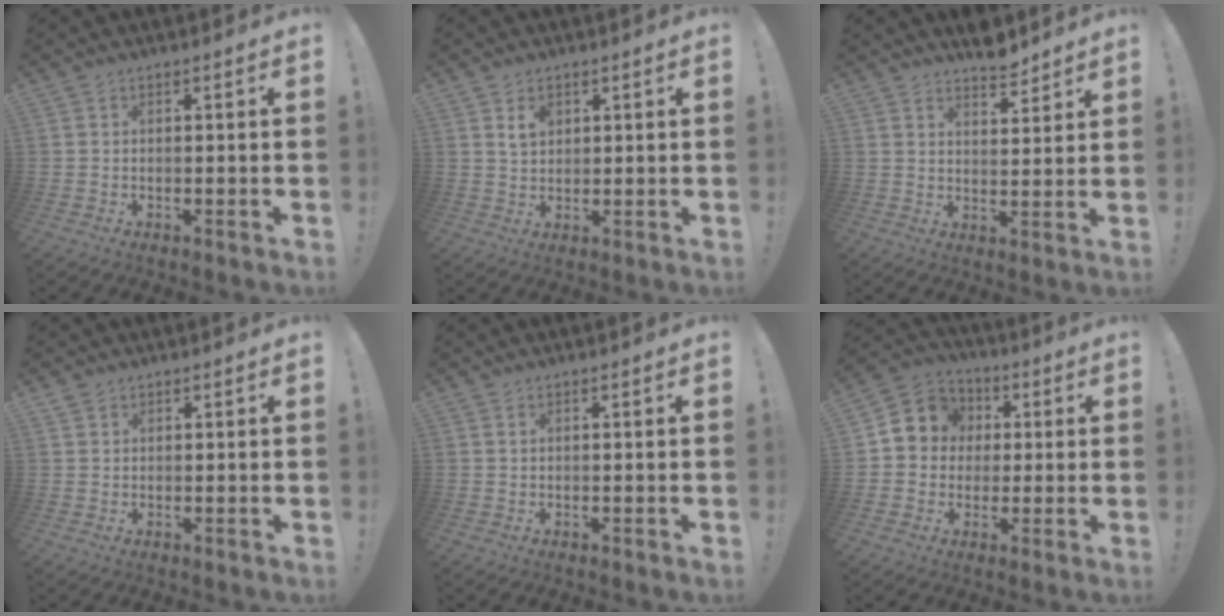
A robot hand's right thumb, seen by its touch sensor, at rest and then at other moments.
{"total": 3.9, "force": [1.9, 2.7, 2.1], "torque": [-0.026, -0.006, 0.032]}
{"total": 6.0, "force": [5.6, 1.3, 1.8], "torque": [-0.011, -0.045, 0.097]}
{"total": 1.3, "force": [1.1, 0.8, 0.2], "torque": [0.003, -0.006, 0.019]}
{"total": 0.6, "force": [0.5, 0.2, 0.3], "torque": [-0.007, 0.001, 0.010]}
{"total": 9.3, "force": [1.0, 8.8, 2.9], "torque": [-0.039, 0.008, 0.026]}